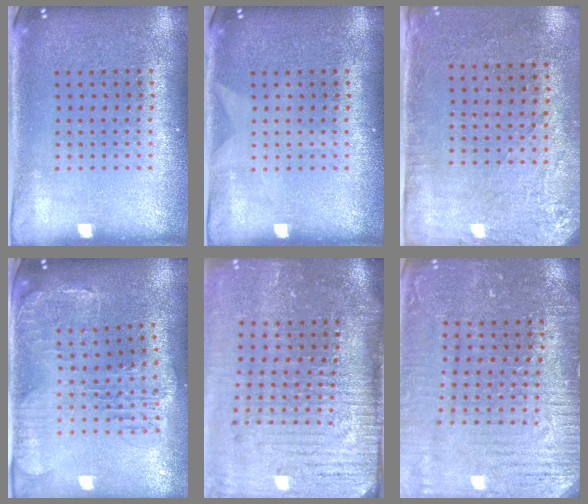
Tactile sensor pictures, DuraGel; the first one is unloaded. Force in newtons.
{"total": 0.6, "press": 0.6, "slide": 0.1}
{"total": 2.8, "press": 2.2, "slide": 1.6}
{"total": 1.6, "press": 1.5, "slide": 0.4}
{"total": 5.3, "press": 4.4, "slide": 3.0}
{"total": 3.3, "press": 3.3, "slide": 0.4}